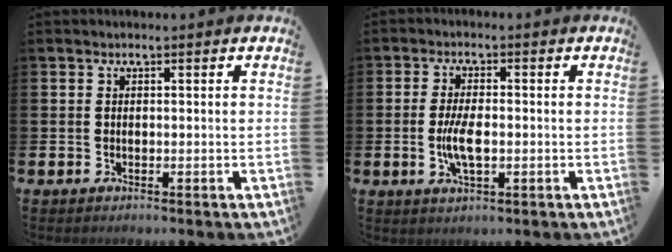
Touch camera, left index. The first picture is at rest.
{"total": 4.6, "force": [-0.7, 1.8, 4.2], "torque": [-0.070, -0.005, -0.017]}